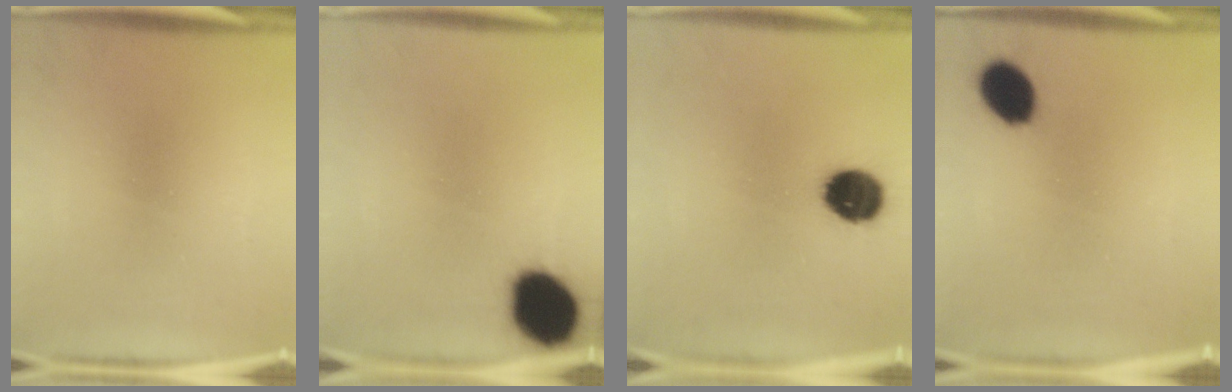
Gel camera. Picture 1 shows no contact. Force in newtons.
{"total": 14.4}
{"total": 10.2}
{"total": 8.4}